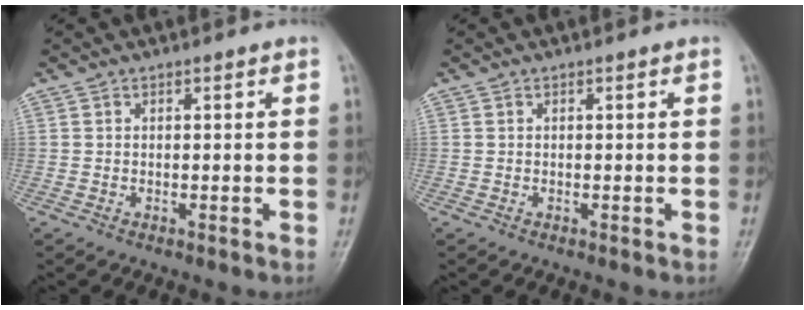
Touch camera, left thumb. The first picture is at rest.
{"total": 0.0}